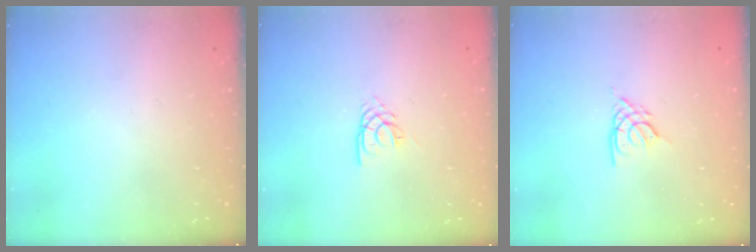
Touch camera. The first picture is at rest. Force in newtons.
{"total": 2.1, "press": 2.1, "slide": 0.2}
{"total": 2.6, "press": 2.6, "slide": 0.6}